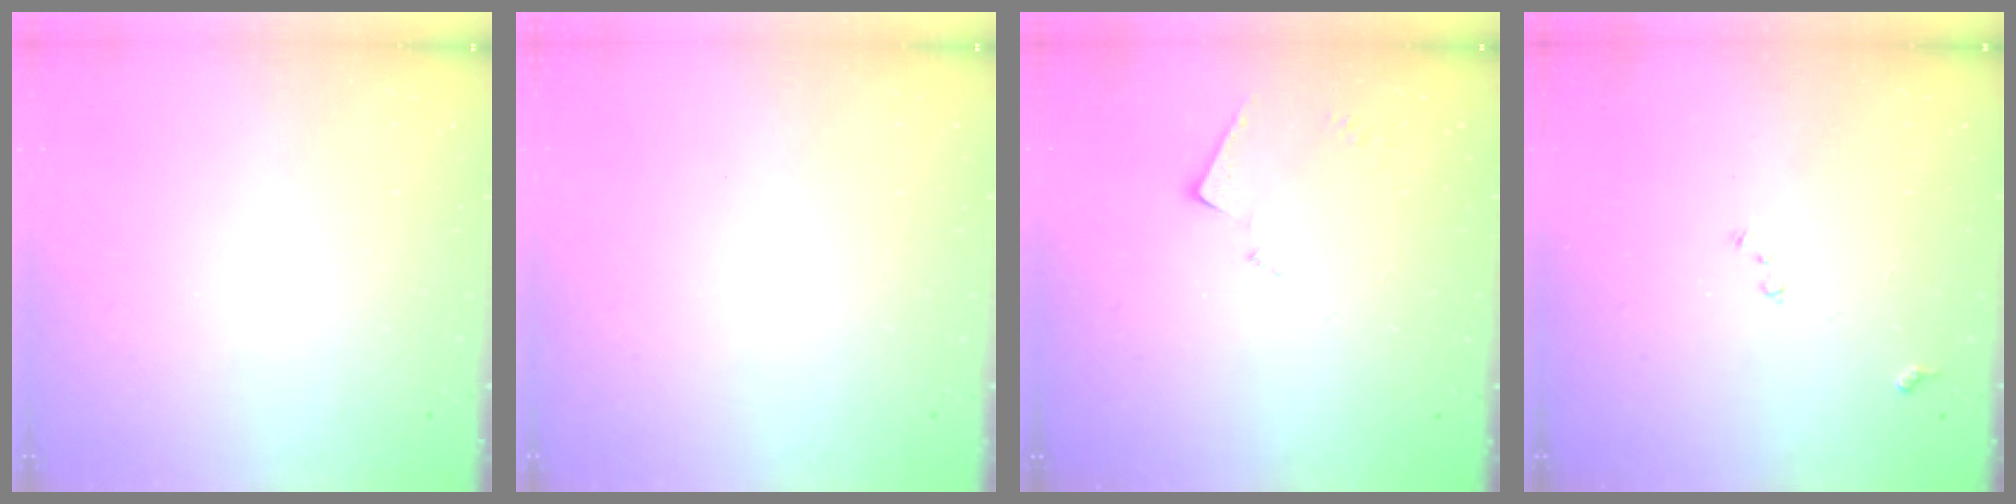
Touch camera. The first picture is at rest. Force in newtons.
{"total": 0.0}
{"total": 6.2, "press": 6.2, "slide": 0.1}
{"total": 7.5, "press": 7.5, "slide": 0.7}